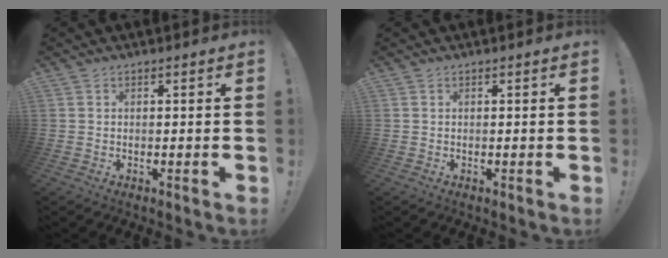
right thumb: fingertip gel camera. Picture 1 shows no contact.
{"total": 0.0}